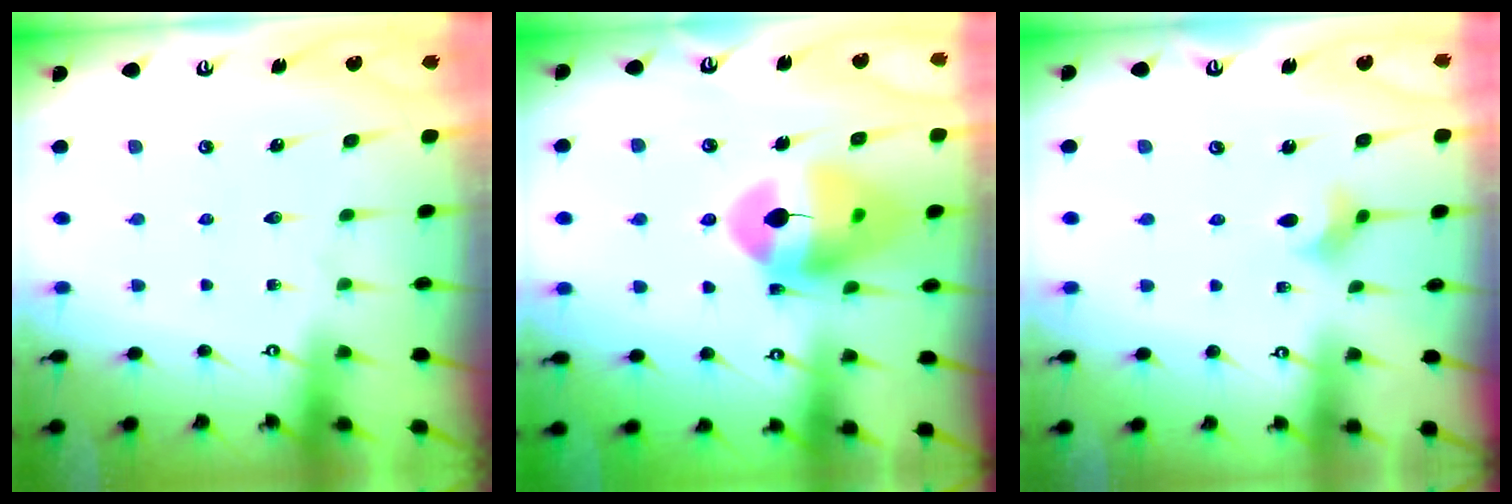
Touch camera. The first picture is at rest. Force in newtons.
{"total": 14.7, "press": 14.6, "slide": 1.9}
{"total": 2.2, "press": 2.2, "slide": 0.2}